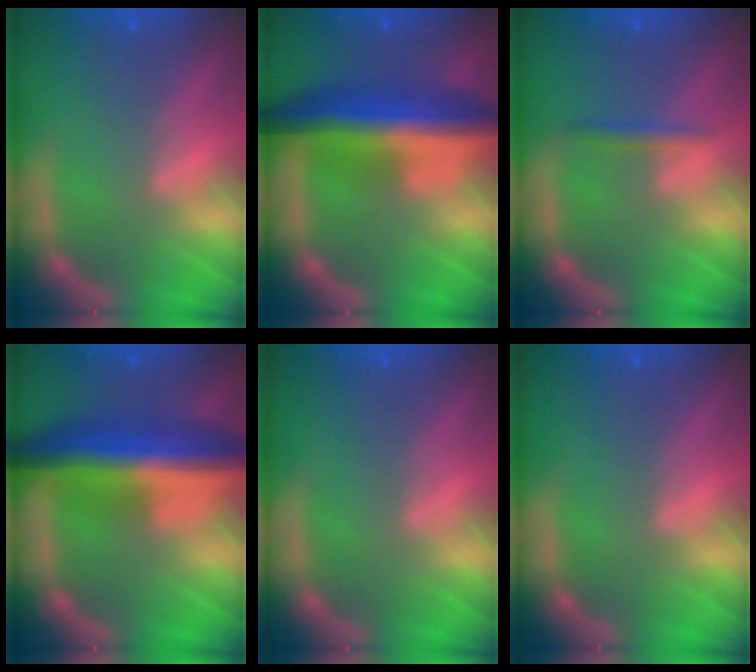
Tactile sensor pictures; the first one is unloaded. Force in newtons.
{"total": 9.5}
{"total": 1.4}
{"total": 10.0}
{"total": 0.0}
{"total": 0.0}